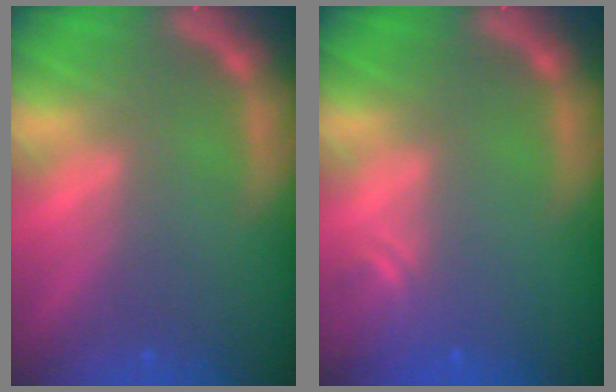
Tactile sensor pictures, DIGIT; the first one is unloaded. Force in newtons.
{"total": 1.9}